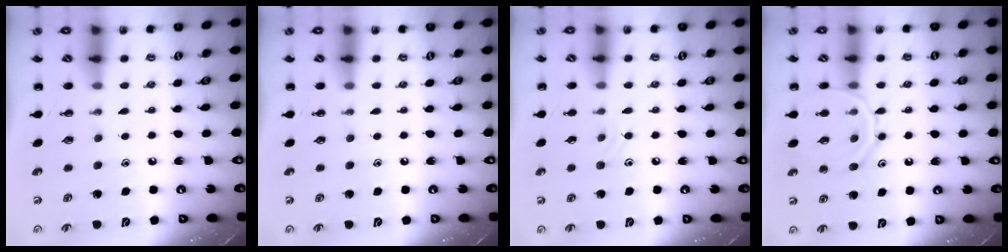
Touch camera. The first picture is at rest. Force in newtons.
{"total": 0.0}
{"total": 6.5, "press": 6.1, "slide": 2.1}
{"total": 14.0, "press": 14.0, "slide": 1.2}